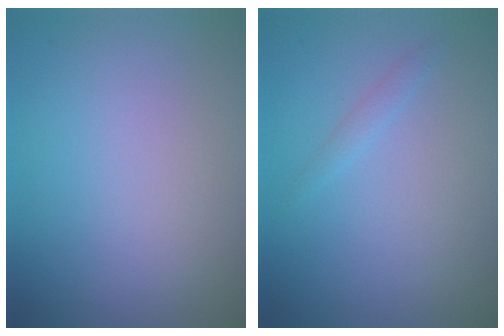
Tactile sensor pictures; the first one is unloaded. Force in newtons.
{"total": 0.8, "press": 0.8, "slide": 0.0}